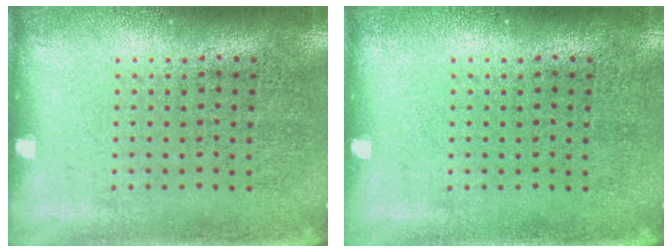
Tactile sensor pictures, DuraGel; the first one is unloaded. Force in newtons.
{"total": 0.0}